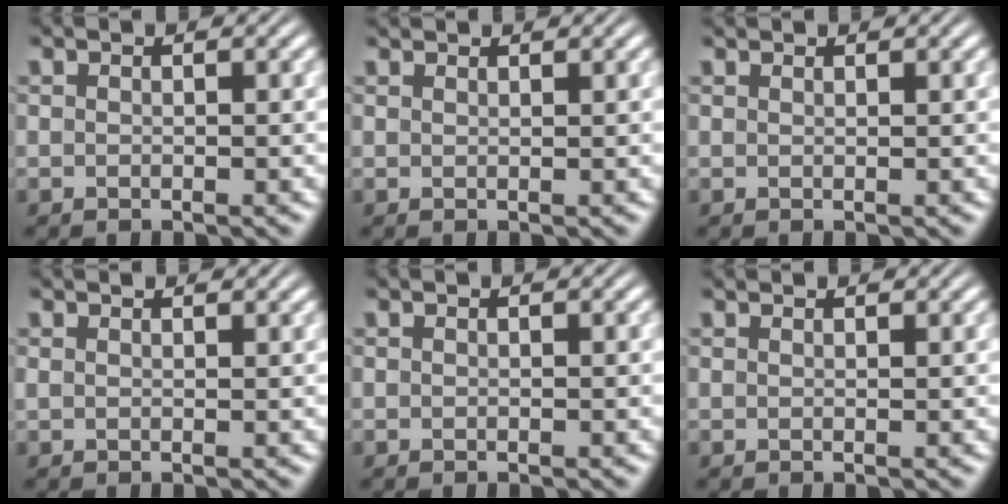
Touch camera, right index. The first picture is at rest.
{"total": 1.0, "force": [1.0, -0.3, 0.0], "torque": [0.010, 0.000, 0.018]}
{"total": 0.7, "force": [0.7, -0.3, -0.1], "torque": [0.010, -0.001, 0.014]}
{"total": 1.1, "force": [1.1, 0.0, 0.4], "torque": [0.003, 0.000, 0.017]}
{"total": 0.0}
{"total": 0.6, "force": [0.6, -0.2, 0.0], "torque": [0.008, -0.002, 0.011]}